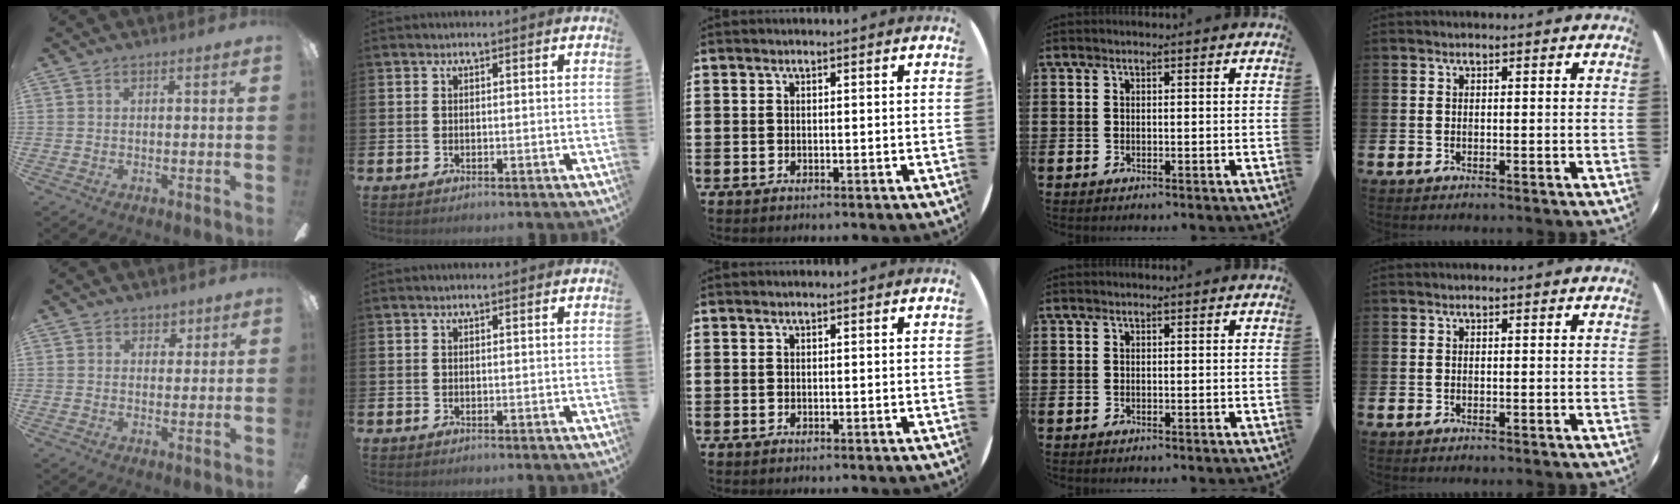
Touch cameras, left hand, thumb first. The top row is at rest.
{"thumb": {"total": 2.9, "force": [1.8, 2.3, 0.1], "torque": [0.015, -0.007, 0.029]}}